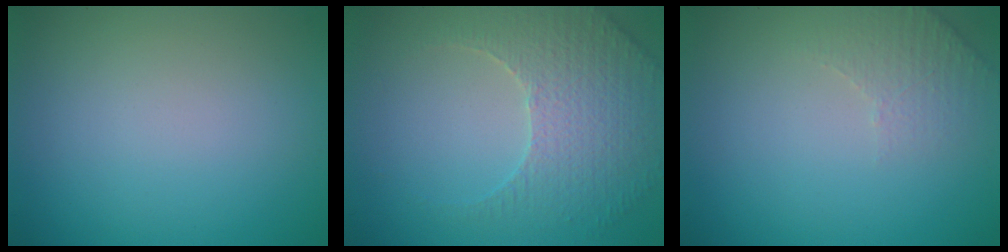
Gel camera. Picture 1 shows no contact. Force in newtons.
{"total": 3.8, "press": 3.6, "slide": 1.2}
{"total": 2.1, "press": 2.0, "slide": 0.5}